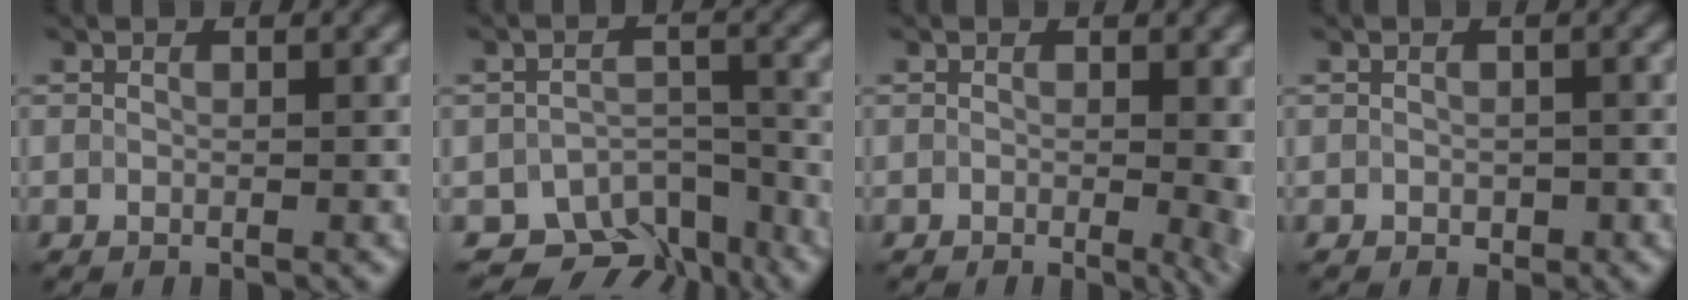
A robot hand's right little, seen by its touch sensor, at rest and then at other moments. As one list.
[{"total": 6.0, "force": [-5.2, 2.4, 1.6], "torque": [-0.016, -0.014, -0.070]}, {"total": 3.8, "force": [-0.2, 1.1, 3.7], "torque": [-0.021, 0.004, 0.005]}, {"total": 0.5, "force": [-0.4, -0.1, -0.3], "torque": [-0.001, -0.002, 0.007]}]